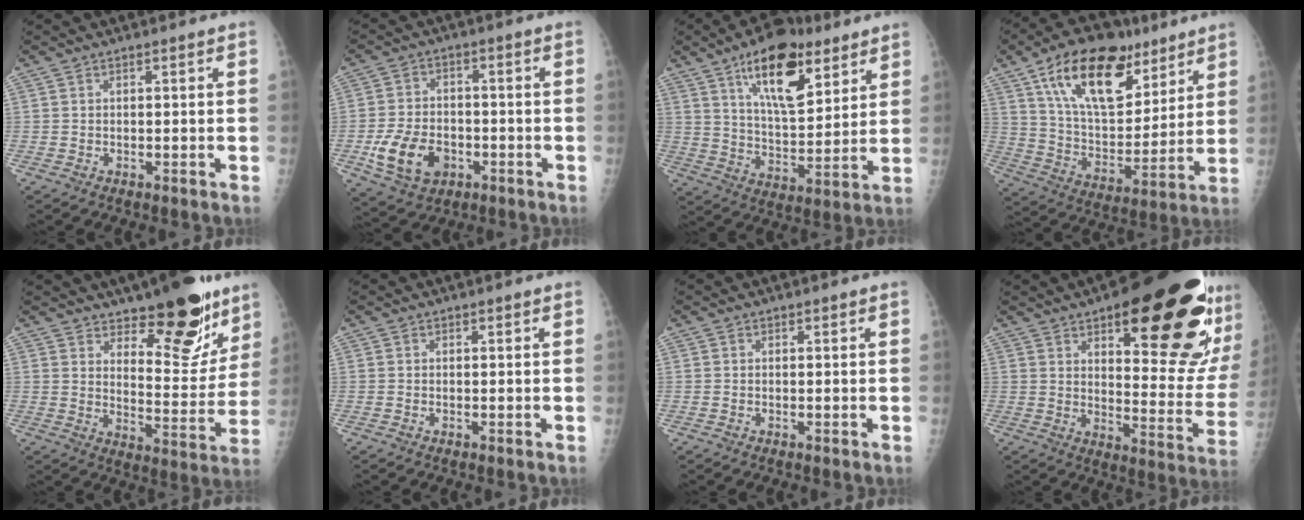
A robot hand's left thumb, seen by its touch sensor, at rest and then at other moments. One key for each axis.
{"total": 11.0, "fx": -3.6, "fy": 8.0, "fz": 6.7, "tx": -0.106, "ty": 0.011, "tz": -0.057}
{"total": 17.6, "fx": 9.7, "fy": 7.6, "fz": 12.6, "tx": -0.166, "ty": -0.043, "tz": 0.161}
{"total": 22.4, "fx": 12.8, "fy": 11.5, "fz": 14.3, "tx": -0.203, "ty": -0.044, "tz": 0.225}
{"total": 15.0, "fx": 10.5, "fy": 6.0, "fz": 8.9, "tx": -0.067, "ty": -0.082, "tz": 0.160}
{"total": 0.0}
{"total": 0.0}
{"total": 27.4, "fx": 14.5, "fy": 8.6, "fz": 21.6, "tx": -0.239, "ty": -0.054, "tz": 0.204}